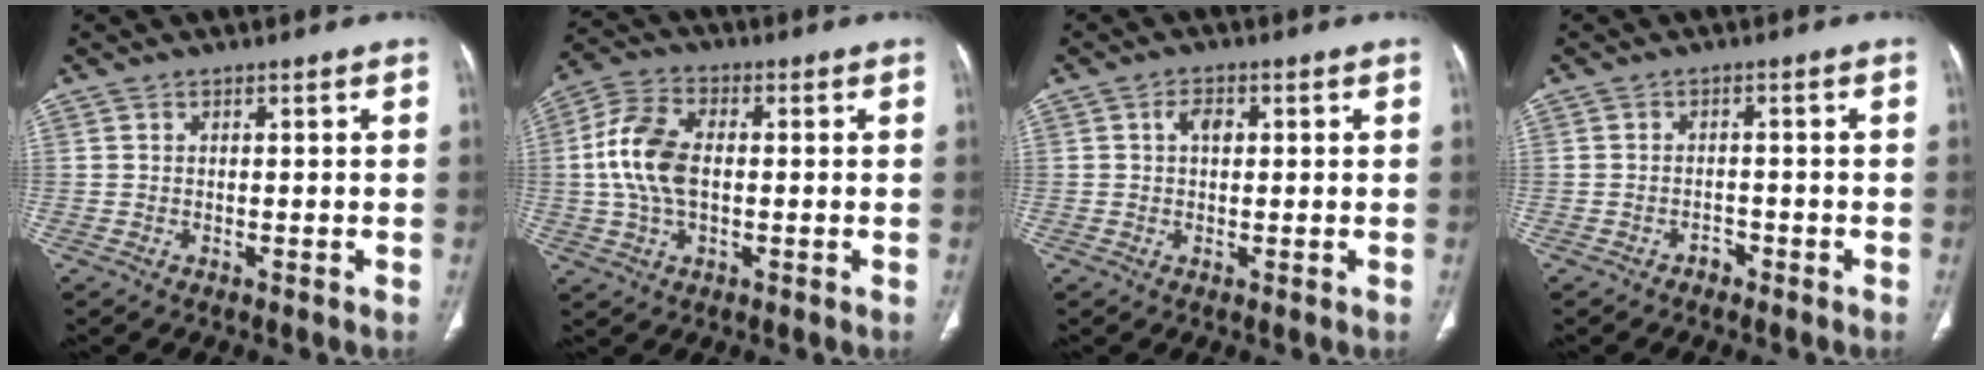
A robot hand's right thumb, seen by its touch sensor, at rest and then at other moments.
{"total": 11.0, "force": [0.1, 6.5, 8.9], "torque": [-0.184, 0.012, 0.000]}
{"total": 2.7, "force": [0.6, 1.7, 2.0], "torque": [-0.025, 0.004, 0.005]}
{"total": 1.6, "force": [-1.2, 1.0, 0.4], "torque": [-0.003, 0.009, -0.022]}